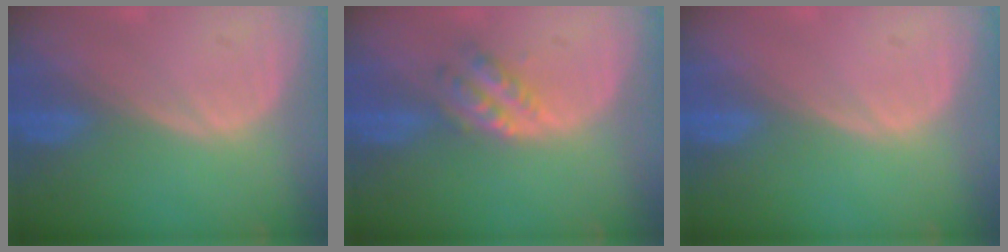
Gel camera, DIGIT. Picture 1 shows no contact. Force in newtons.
{"total": 4.7, "press": 4.2, "slide": 2.2}
{"total": 0.0}